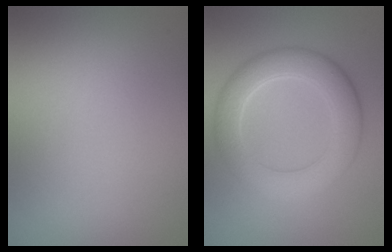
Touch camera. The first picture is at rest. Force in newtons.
{"total": 5.7, "press": 5.6, "slide": 0.5}